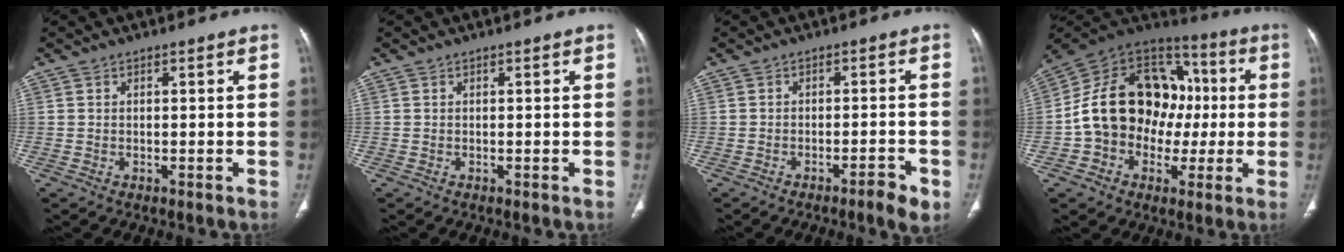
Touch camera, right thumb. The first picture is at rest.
{"total": 0.0}
{"total": 4.1, "force": [-2.4, 0.8, 3.2], "torque": [-0.047, 0.014, -0.035]}
{"total": 21.2, "force": [-0.9, 16.6, 13.2], "torque": [-0.185, 0.050, -0.016]}